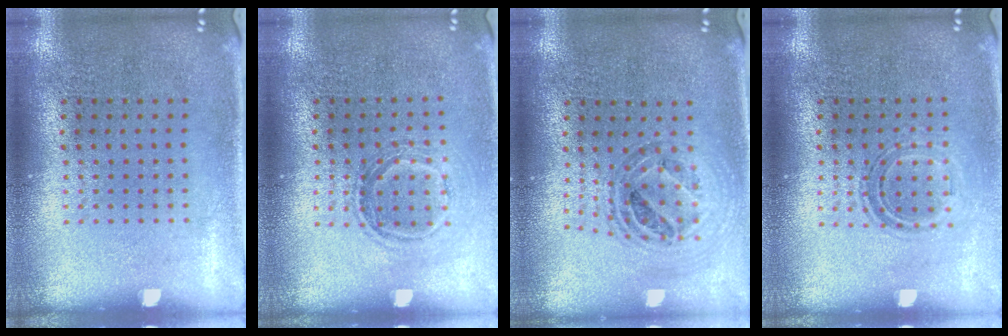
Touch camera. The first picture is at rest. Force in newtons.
{"total": 1.1, "press": 1.0, "slide": 0.6}
{"total": 1.0, "press": 1.0, "slide": 0.1}
{"total": 1.1, "press": 0.9, "slide": 0.7}